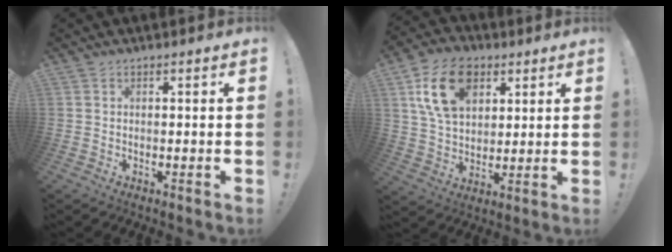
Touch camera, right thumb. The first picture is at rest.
{"total": 16.6, "force": [6.9, 11.5, 9.7], "torque": [-0.157, -0.016, 0.132]}